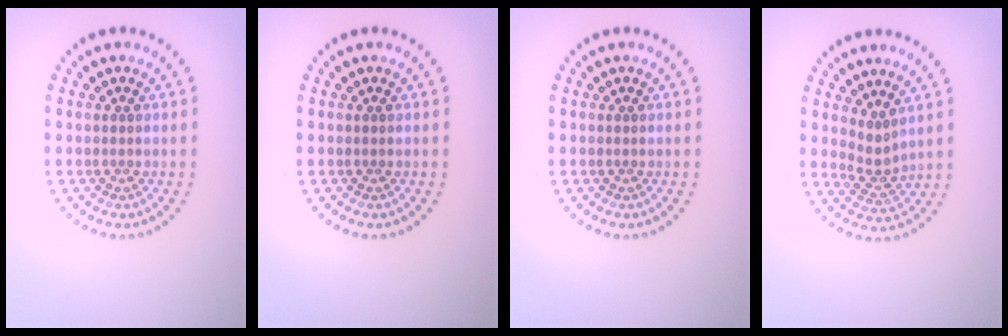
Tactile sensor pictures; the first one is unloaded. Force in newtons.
{"total": 0.0}
{"total": 0.0}
{"total": 2.0, "press": 1.3, "slide": 1.5}